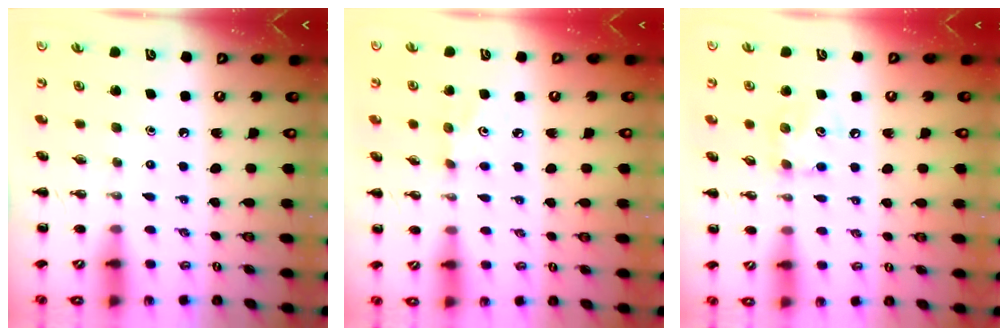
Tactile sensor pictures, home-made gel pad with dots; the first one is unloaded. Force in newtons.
{"total": 2.7, "press": 2.7, "slide": 0.5}
{"total": 7.0, "press": 6.9, "slide": 0.6}